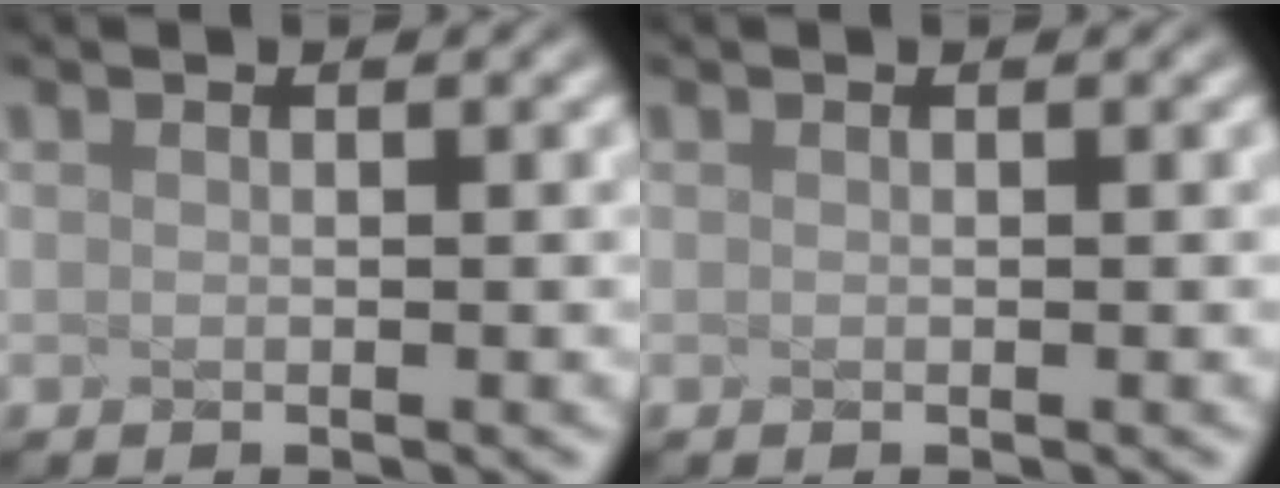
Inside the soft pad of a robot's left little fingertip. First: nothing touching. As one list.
[{"total": 0.0}]